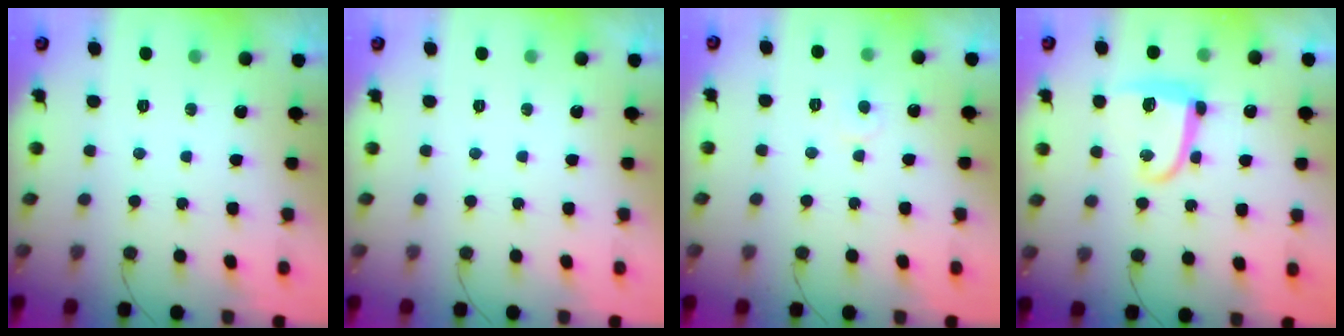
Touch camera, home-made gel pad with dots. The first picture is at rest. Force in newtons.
{"total": 0.0}
{"total": 3.9, "press": 3.9, "slide": 0.3}
{"total": 11.0, "press": 11.0, "slide": 0.9}